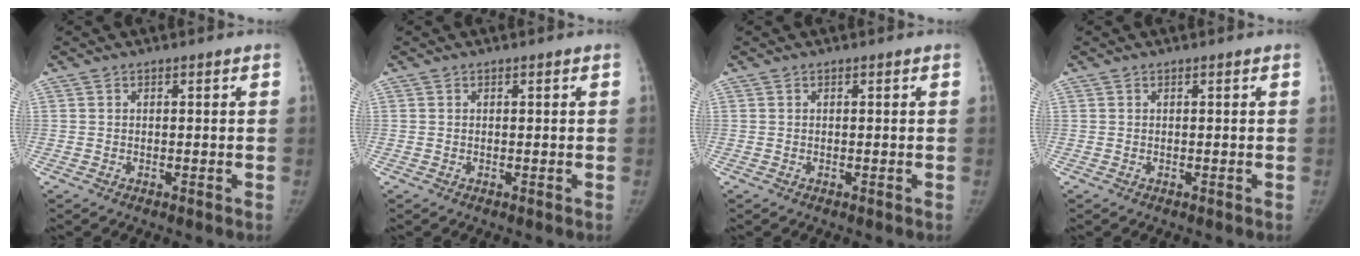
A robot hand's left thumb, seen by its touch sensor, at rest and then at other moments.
{"total": 0.0}
{"total": 0.0}
{"total": 0.0}